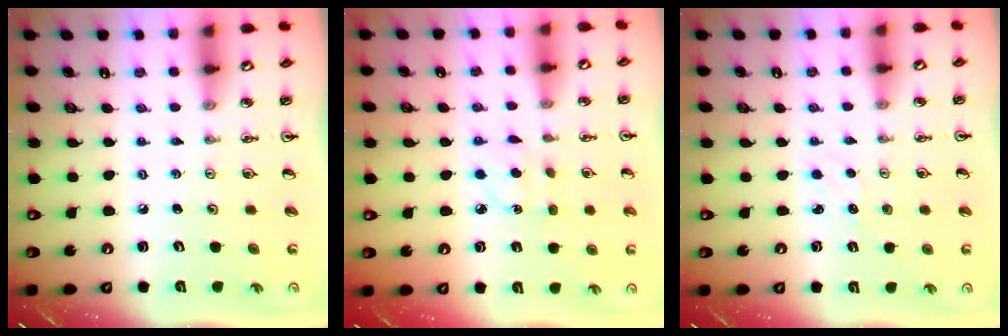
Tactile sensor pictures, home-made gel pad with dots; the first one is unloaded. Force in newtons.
{"total": 4.7, "press": 4.7, "slide": 0.5}
{"total": 1.2, "press": 1.1, "slide": 0.2}